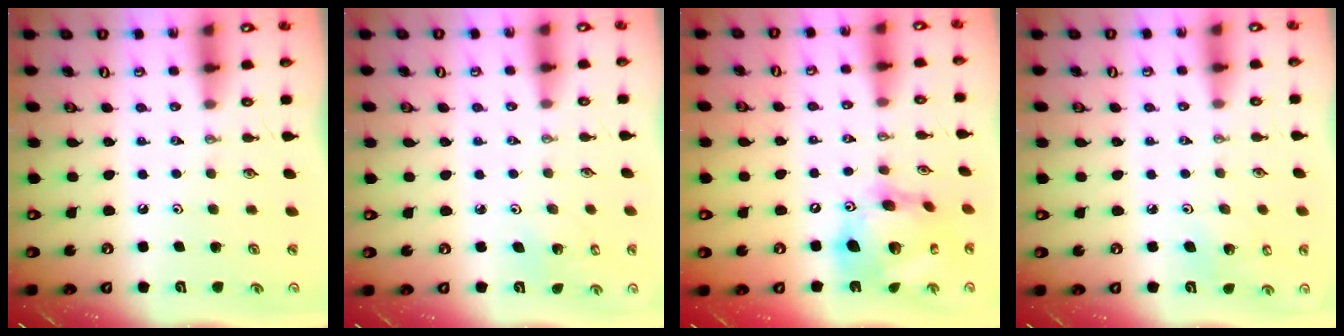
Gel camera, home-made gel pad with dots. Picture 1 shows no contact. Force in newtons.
{"total": 2.0, "press": 2.0, "slide": 0.1}
{"total": 18.8, "press": 18.7, "slide": 2.1}
{"total": 5.3, "press": 4.9, "slide": 1.8}